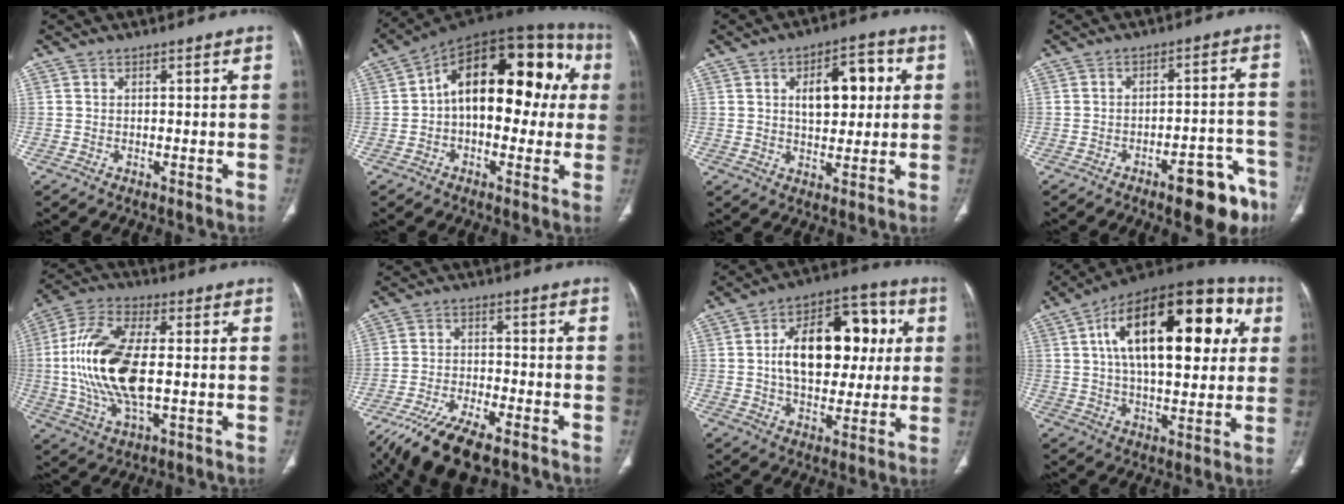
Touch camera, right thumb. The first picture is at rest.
{"total": 21.6, "force": [2.2, 12.1, 17.8], "torque": [-0.217, 0.050, 0.018]}
{"total": 10.5, "force": [2.4, 5.8, 8.5], "torque": [-0.094, 0.010, 0.037]}
{"total": 11.6, "force": [-7.1, 4.0, 8.3], "torque": [-0.078, 0.052, -0.089]}
{"total": 20.6, "force": [0.2, 9.6, 18.2], "torque": [-0.387, 0.008, 0.002]}
{"total": 13.9, "force": [-9.5, 5.0, 8.8], "torque": [-0.165, 0.020, -0.167]}
{"total": 19.6, "force": [2.9, 12.0, 15.2], "torque": [-0.194, 0.022, 0.045]}
{"total": 27.9, "force": [7.5, 13.3, 23.4], "torque": [-0.341, 0.025, 0.108]}